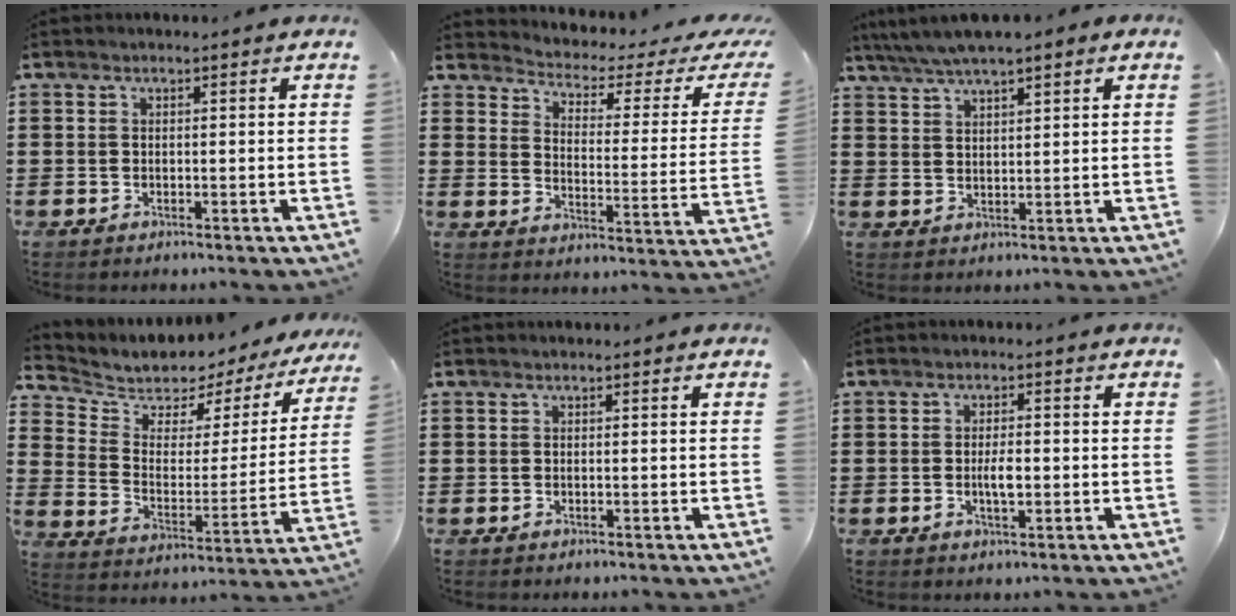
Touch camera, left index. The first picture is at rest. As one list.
[{"total": 2.4, "force": [1.9, 0.6, 1.3], "torque": [-0.043, -0.027, 0.022]}, {"total": 3.7, "force": [3.1, 0.4, 2.0], "torque": [-0.046, -0.005, 0.057]}, {"total": 5.0, "force": [4.2, 2.6, 0.5], "torque": [-0.047, -0.036, 0.067]}, {"total": 0.0}, {"total": 3.3, "force": [-0.3, 1.1, 3.1], "torque": [-0.057, 0.002, -0.006]}]